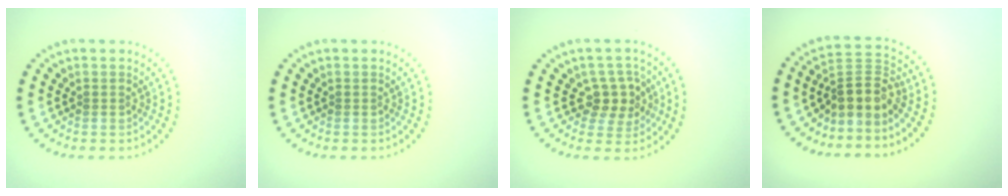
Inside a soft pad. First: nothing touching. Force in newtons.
{"total": 0.0}
{"total": 3.1, "press": 2.9, "slide": 1.3}
{"total": 3.5, "press": 2.6, "slide": 2.4}